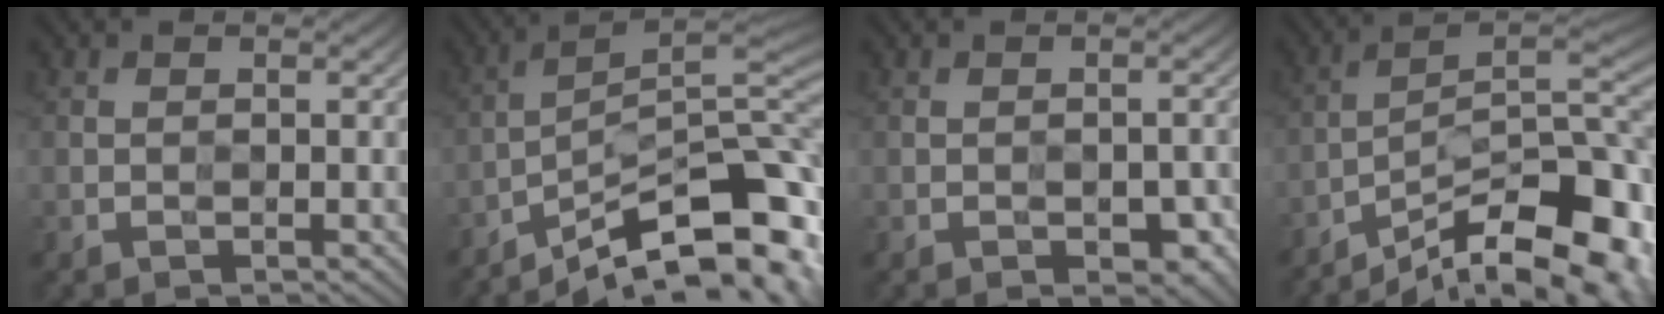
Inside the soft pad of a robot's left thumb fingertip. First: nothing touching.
{"total": 13.5, "force": [-9.5, 3.2, 9.1], "torque": [-0.155, -0.003, -0.152]}
{"total": 3.2, "force": [-1.3, 1.8, 2.4], "torque": [-0.029, -0.003, -0.016]}
{"total": 15.3, "force": [-10.1, 4.3, 10.8], "torque": [-0.171, -0.004, -0.166]}